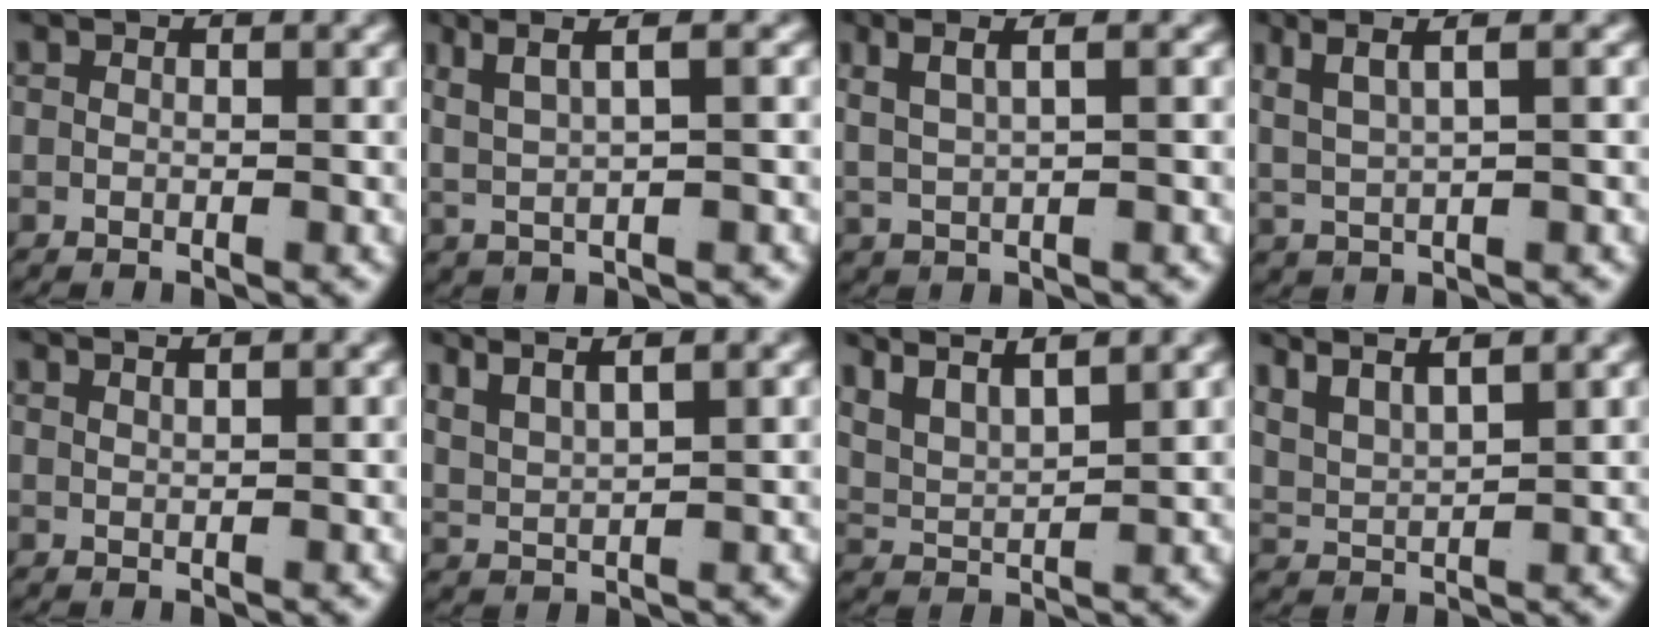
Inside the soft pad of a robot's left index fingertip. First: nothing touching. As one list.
[{"total": 5.9, "force": [2.3, 3.0, 4.5], "torque": [-0.082, 0.020, 0.034]}, {"total": 4.7, "force": [1.9, 2.4, 3.6], "torque": [-0.061, 0.020, 0.030]}, {"total": 5.3, "force": [2.2, 2.9, 3.9], "torque": [-0.074, 0.018, 0.034]}, {"total": 1.6, "force": [1.3, -0.7, 0.5], "torque": [-0.006, -0.002, 0.029]}, {"total": 5.6, "force": [3.1, 3.1, 3.4], "torque": [-0.074, 0.007, 0.052]}, {"total": 7.7, "force": [4.1, 5.2, 3.9], "torque": [-0.086, 0.012, 0.053]}, {"total": 7.0, "force": [3.7, 4.7, 3.7], "torque": [-0.082, 0.011, 0.051]}]